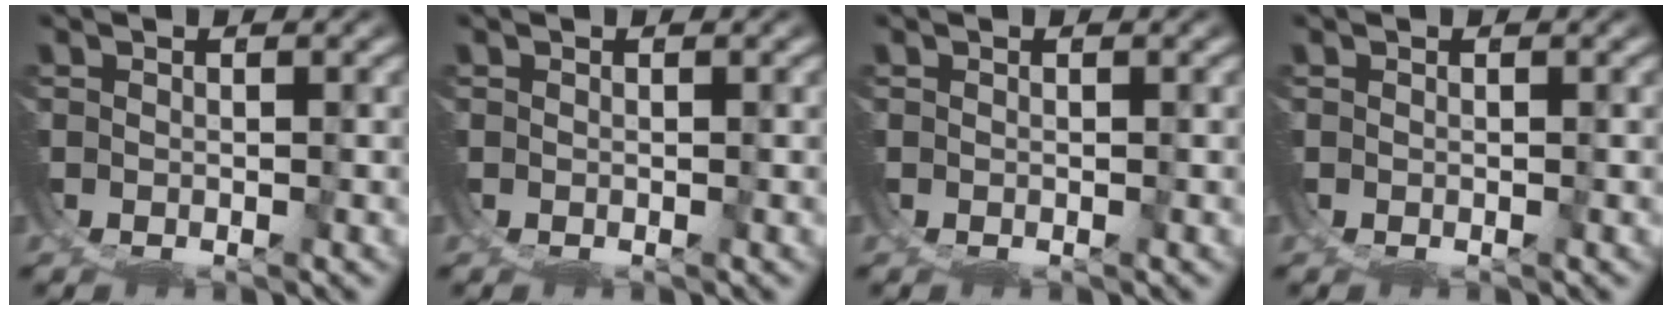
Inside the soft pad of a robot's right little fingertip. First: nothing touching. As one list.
[{"total": 0.0}, {"total": 0.0}, {"total": 0.0}]